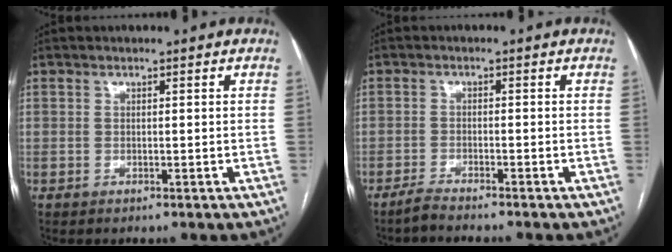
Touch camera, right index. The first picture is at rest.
{"total": 2.8, "force": [-2.6, -0.4, 1.0], "torque": [-0.020, -0.006, -0.044]}